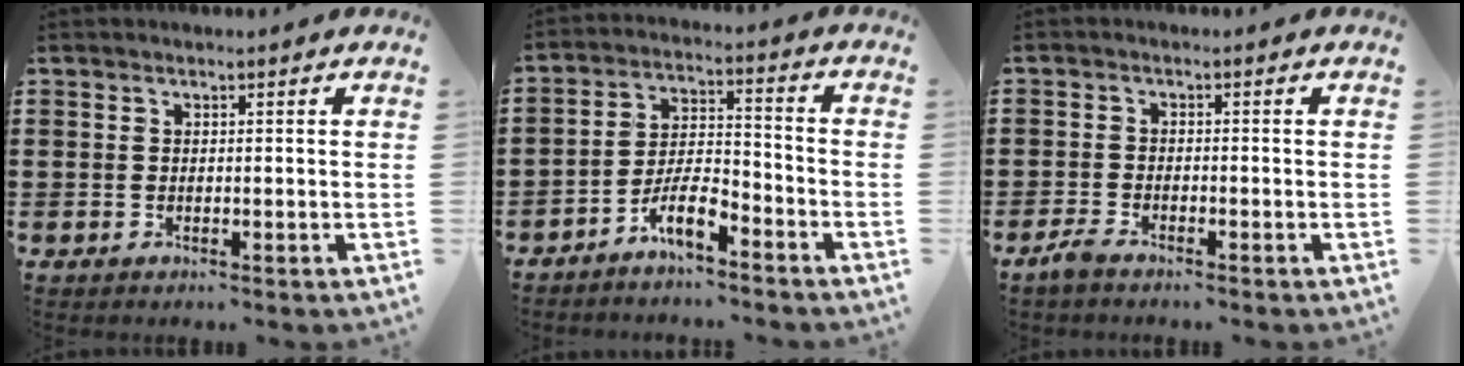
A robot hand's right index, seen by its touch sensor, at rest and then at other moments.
{"total": 6.5, "force": [-4.8, 1.6, 4.0], "torque": [-0.095, 0.001, -0.096]}
{"total": 1.7, "force": [-1.6, 0.3, 0.7], "torque": [-0.020, -0.001, -0.032]}